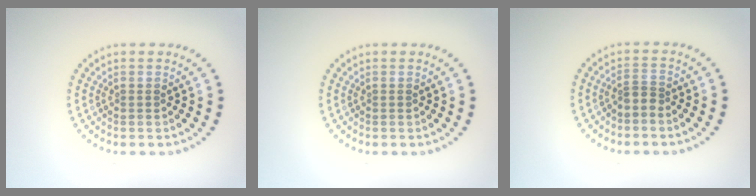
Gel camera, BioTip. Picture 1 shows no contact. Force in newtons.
{"total": 0.0}
{"total": 1.3, "press": 0.9, "slide": 0.9}